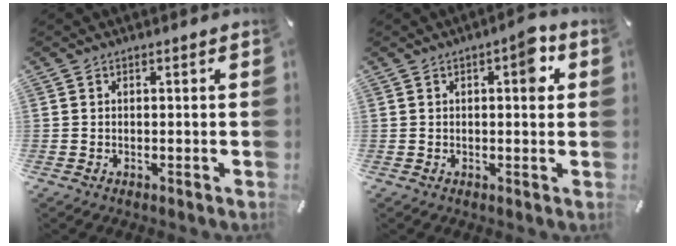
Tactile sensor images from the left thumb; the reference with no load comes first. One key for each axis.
{"total": 5.8, "fx": 1.6, "fy": 2.3, "fz": 5.1, "tx": -0.046, "ty": -0.010, "tz": 0.012}